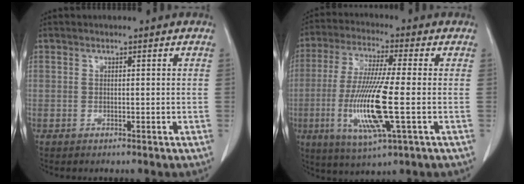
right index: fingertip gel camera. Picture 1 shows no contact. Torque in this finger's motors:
{"motor_torque": [2.14, 0.00, 0.94, 0.21]}